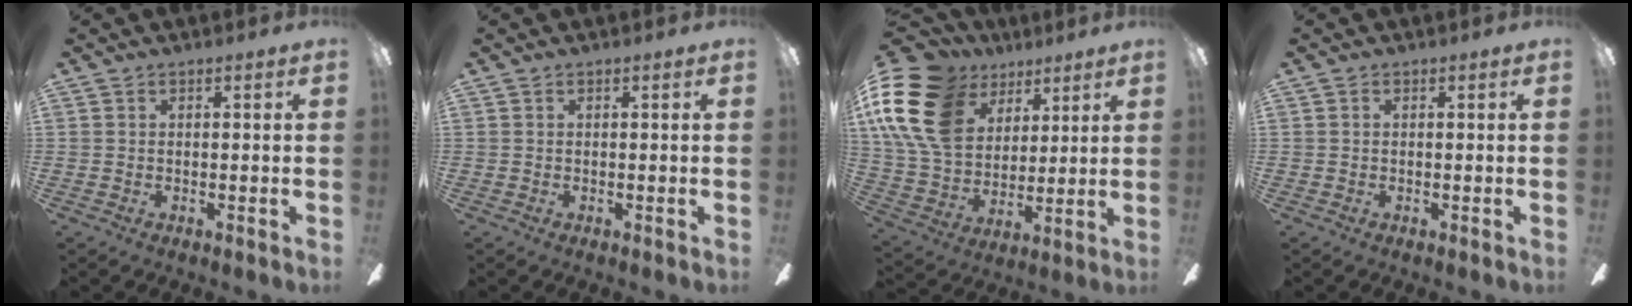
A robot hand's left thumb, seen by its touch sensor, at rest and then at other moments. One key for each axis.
{"total": 0.0}
{"total": 21.3, "fx": 9.9, "fy": 14.7, "fz": 11.8, "tx": -0.272, "ty": -0.033, "tz": 0.184}
{"total": 0.0}